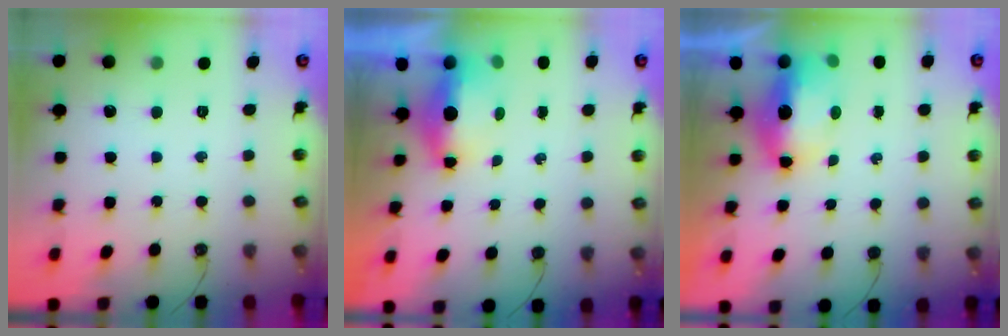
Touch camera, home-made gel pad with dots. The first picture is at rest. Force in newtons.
{"total": 8.8, "press": 6.1, "slide": 6.3}
{"total": 9.0, "press": 8.1, "slide": 3.9}